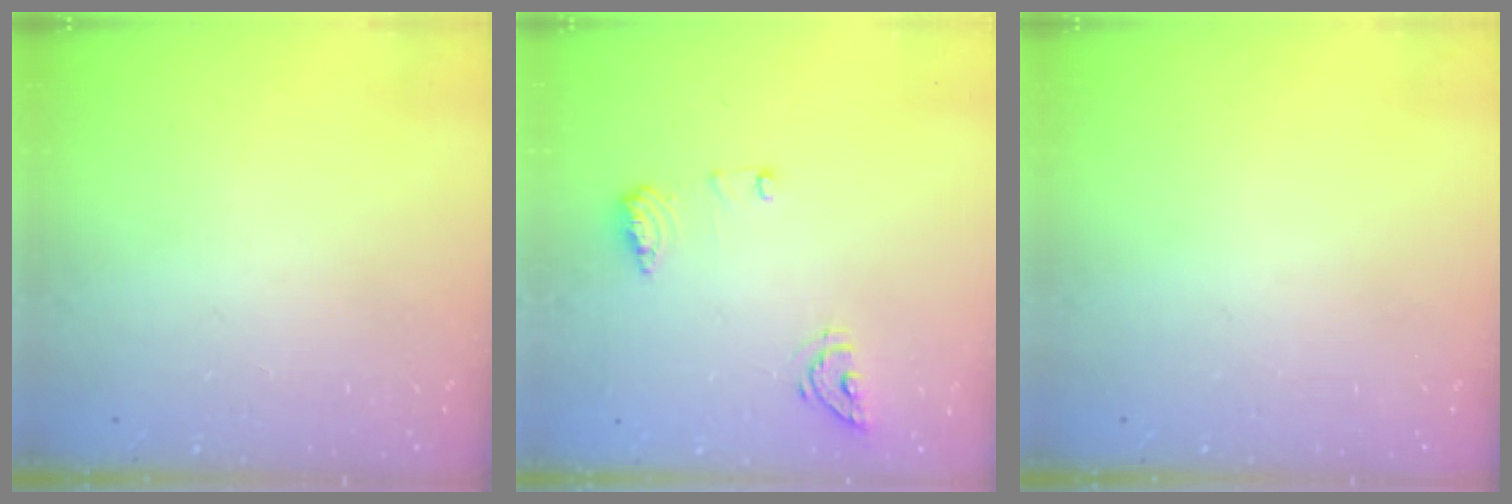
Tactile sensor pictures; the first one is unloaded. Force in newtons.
{"total": 9.2, "press": 9.0, "slide": 2.1}
{"total": 0.0}